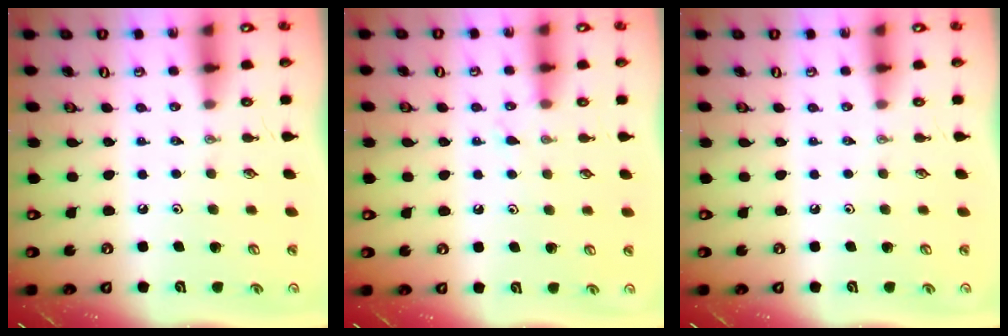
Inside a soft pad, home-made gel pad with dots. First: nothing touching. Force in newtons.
{"total": 6.0, "press": 6.0, "slide": 0.7}
{"total": 0.0}